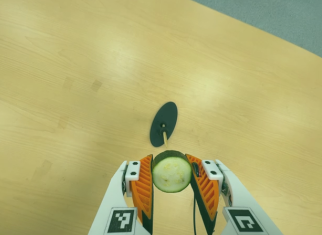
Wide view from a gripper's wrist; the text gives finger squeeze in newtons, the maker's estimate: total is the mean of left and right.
{"total": 11.9, "left": 10.9, "right": 12.9}